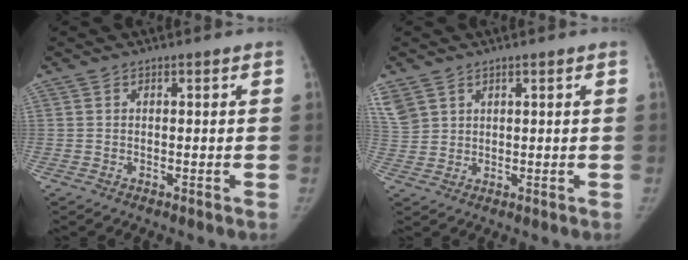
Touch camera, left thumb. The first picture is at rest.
{"total": 7.2, "force": [4.0, 5.2, 2.9], "torque": [-0.075, 0.002, 0.091]}